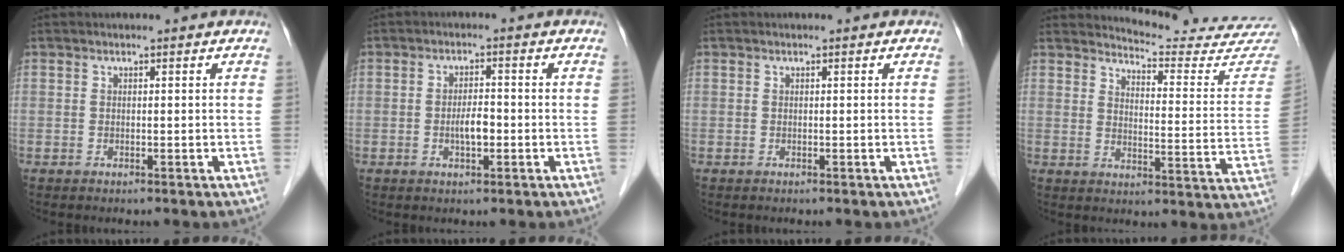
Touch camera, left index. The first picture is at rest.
{"total": 3.1, "force": [-1.0, 1.0, 2.7], "torque": [-0.051, -0.001, -0.017]}
{"total": 0.0}
{"total": 16.9, "force": [16.8, 0.4, 1.7], "torque": [-0.011, -0.121, 0.181]}